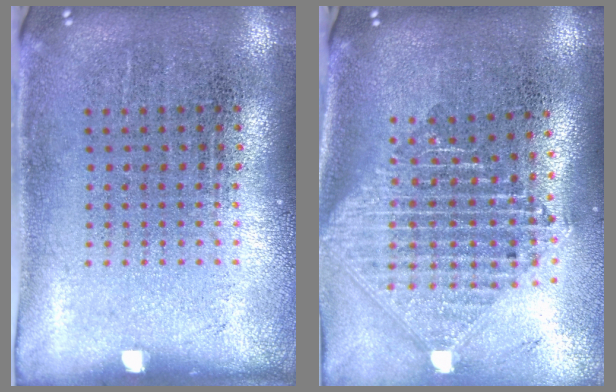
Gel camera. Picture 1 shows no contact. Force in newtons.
{"total": 2.4, "press": 1.9, "slide": 1.5}